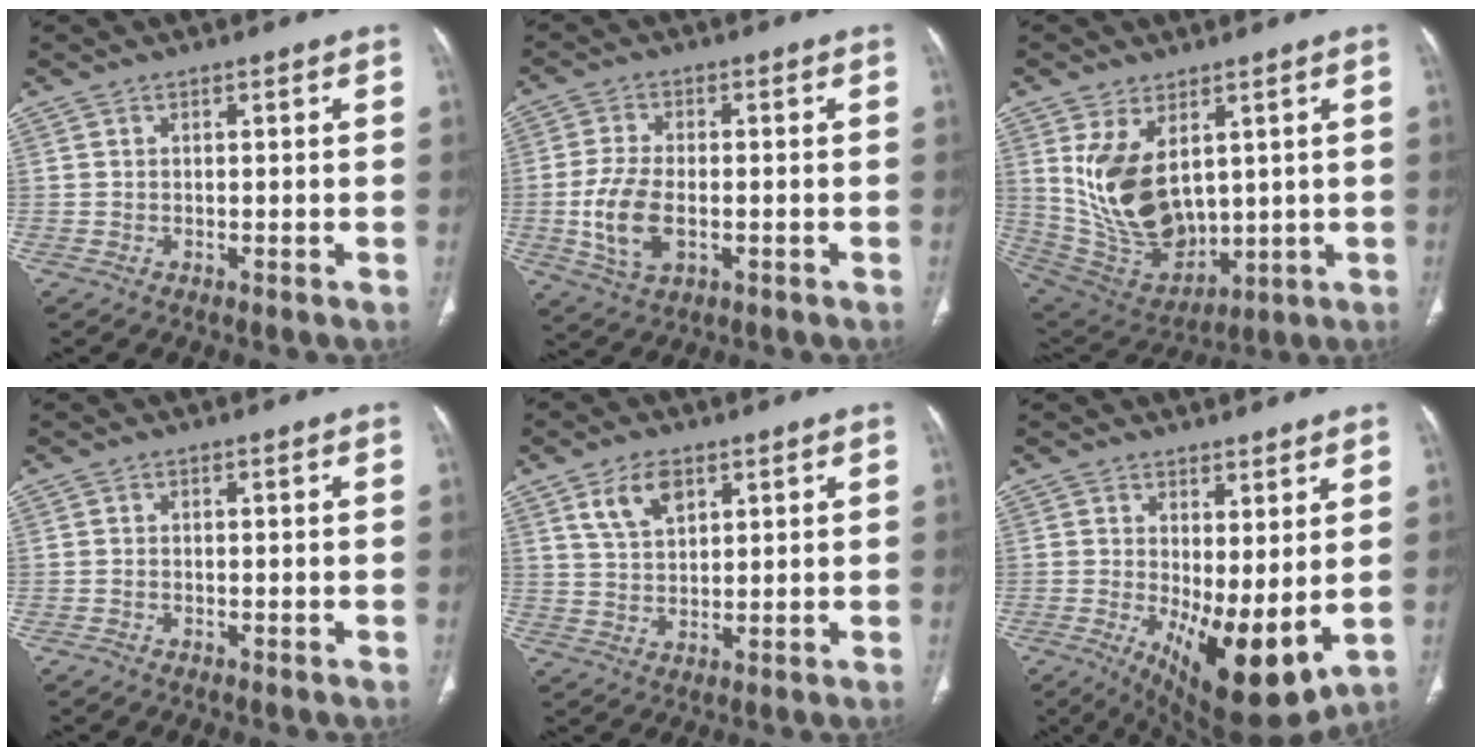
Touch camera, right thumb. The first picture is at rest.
{"total": 9.1, "force": [-1.8, 5.0, 7.4], "torque": [-0.152, 0.001, -0.030]}
{"total": 16.1, "force": [3.6, 9.9, 12.2], "torque": [-0.203, -0.022, 0.102]}
{"total": 0.5, "force": [-0.4, 0.3, 0.1], "torque": [-0.003, 0.001, -0.011]}
{"total": 6.5, "force": [3.5, 3.6, 4.2], "torque": [-0.066, -0.015, 0.071]}
{"total": 12.7, "force": [-0.5, 4.9, 11.7], "torque": [-0.176, -0.028, 0.011]}